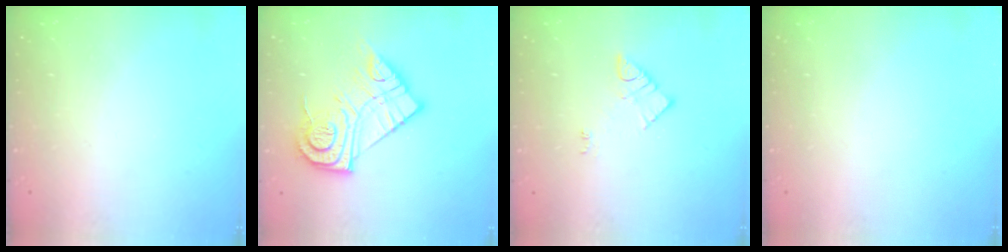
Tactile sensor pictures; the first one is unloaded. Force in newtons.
{"total": 16.6, "press": 16.6, "slide": 0.5}
{"total": 6.2, "press": 6.2, "slide": 0.1}
{"total": 0.0}